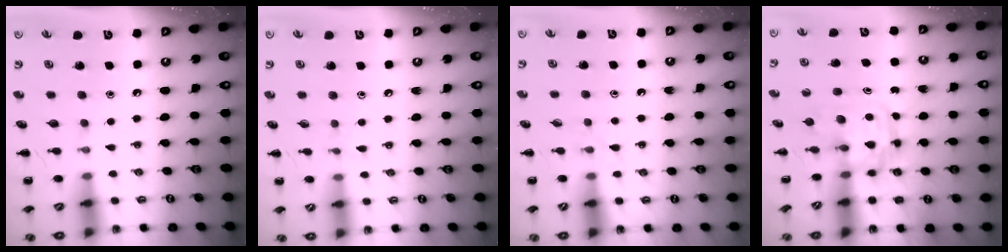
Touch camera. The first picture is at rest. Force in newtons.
{"total": 5.0, "press": 4.6, "slide": 1.9}
{"total": 4.5, "press": 4.1, "slide": 1.8}
{"total": 2.9, "press": 2.9, "slide": 0.3}